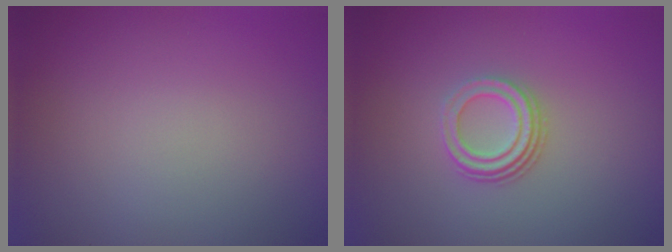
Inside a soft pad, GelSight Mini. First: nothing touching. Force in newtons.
{"total": 3.1, "press": 2.3, "slide": 2.2}